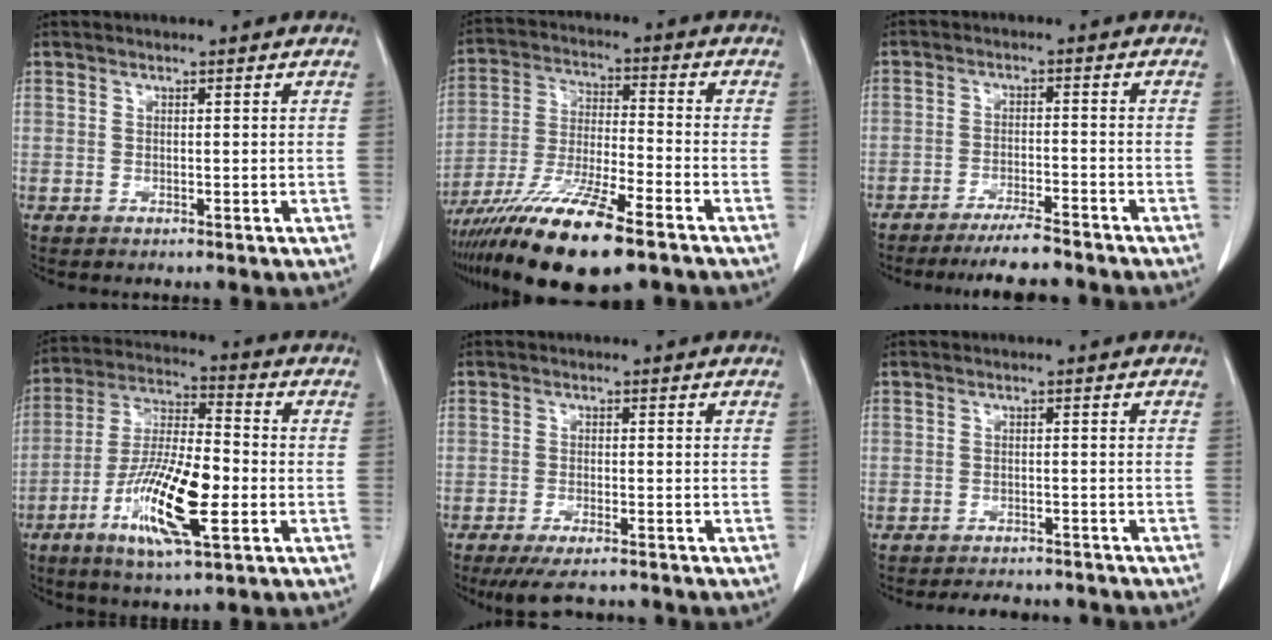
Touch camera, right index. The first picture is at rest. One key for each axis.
{"total": 16.1, "fx": -10.8, "fy": 2.2, "fz": 11.8, "tx": -0.231, "ty": -0.040, "tz": -0.197}
{"total": 6.7, "fx": -6.1, "fy": 0.6, "fz": 2.7, "tx": -0.039, "ty": -0.014, "tz": -0.102}
{"total": 15.0, "fx": -4.8, "fy": 3.1, "fz": 13.9, "tx": -0.270, "ty": -0.009, "tz": -0.088}
{"total": 7.5, "fx": -6.7, "fy": 1.1, "fz": 3.3, "tx": -0.044, "ty": -0.019, "tz": -0.103}
{"total": 6.7, "fx": -6.2, "fy": 2.2, "fz": 1.2, "tx": -0.012, "ty": -0.002, "tz": -0.074}